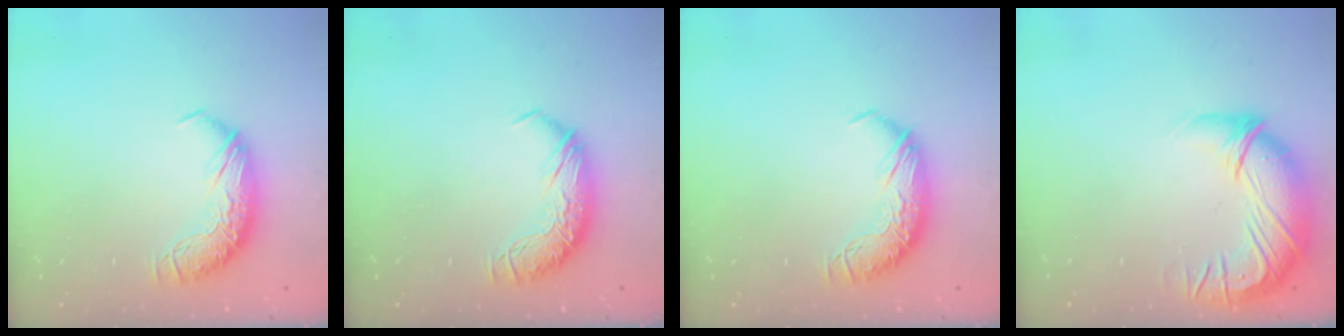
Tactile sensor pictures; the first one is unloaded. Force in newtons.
{"total": 0.0}
{"total": 0.0}
{"total": 3.0, "press": 0.1, "slide": 3.0}